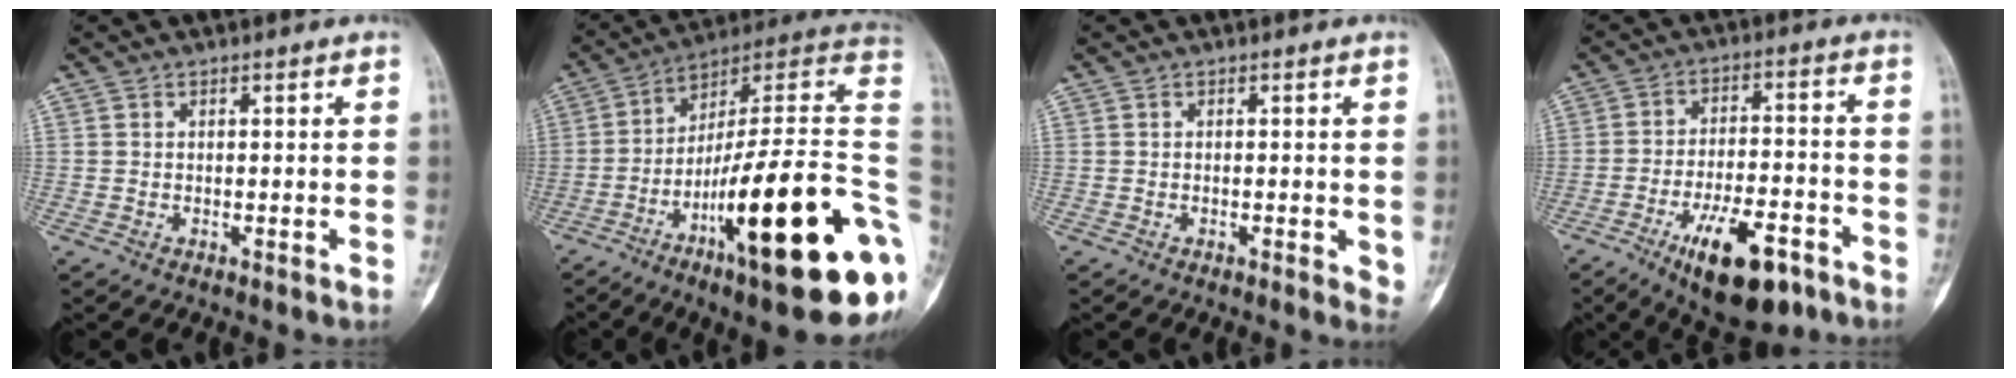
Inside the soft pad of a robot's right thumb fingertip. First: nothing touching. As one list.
[{"total": 30.3, "force": [-7.9, 6.3, 28.6], "torque": [-0.343, 0.055, -0.126]}, {"total": 2.1, "force": [-0.3, 1.0, 1.8], "torque": [-0.014, -0.004, -0.006]}, {"total": 15.0, "force": [-8.4, 6.0, 10.9], "torque": [-0.155, 0.044, -0.125]}]